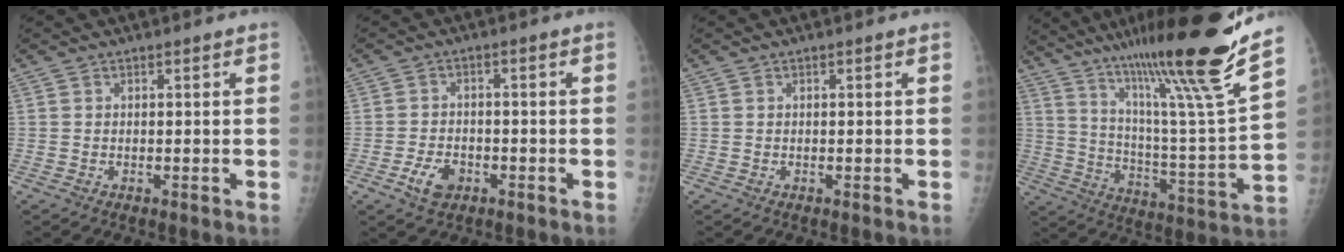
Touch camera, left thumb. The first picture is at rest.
{"total": 4.9, "force": [-2.4, 3.1, 2.9], "torque": [-0.049, 0.013, -0.041]}
{"total": 0.0}
{"total": 25.9, "force": [18.8, 0.2, 17.8], "torque": [-0.266, -0.102, 0.303]}